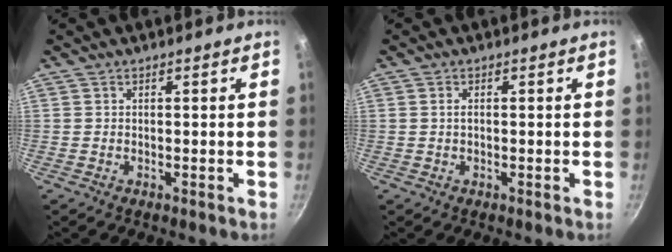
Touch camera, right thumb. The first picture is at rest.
{"total": 1.1, "force": [0.1, 0.6, 0.9], "torque": [-0.016, 0.003, 0.001]}